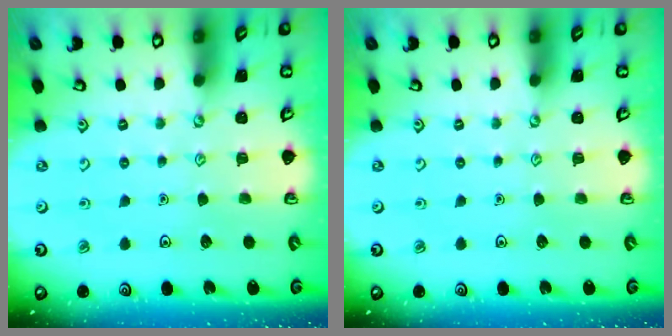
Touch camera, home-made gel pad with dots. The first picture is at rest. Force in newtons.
{"total": 0.0}